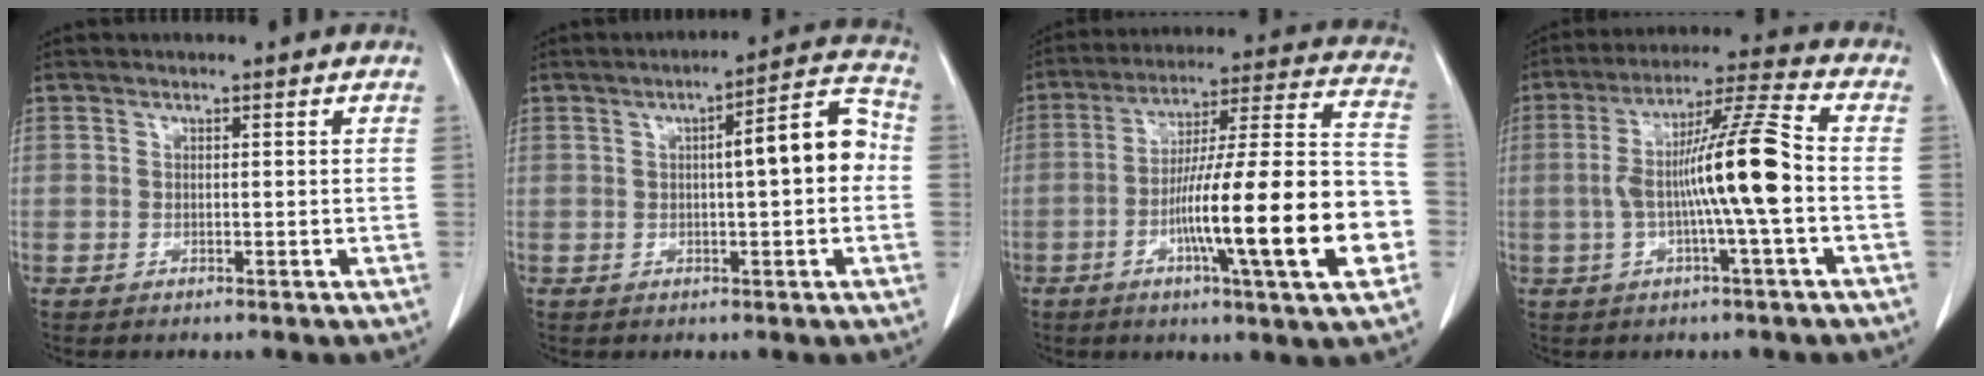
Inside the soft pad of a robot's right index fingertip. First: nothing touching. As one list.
[{"total": 8.4, "force": [0.3, 1.6, 8.3], "torque": [-0.110, 0.029, 0.000]}, {"total": 22.2, "force": [-6.4, 0.8, 21.2], "torque": [-0.299, 0.002, -0.102]}, {"total": 12.5, "force": [-1.3, -0.3, 12.4], "torque": [-0.225, 0.018, -0.031]}]